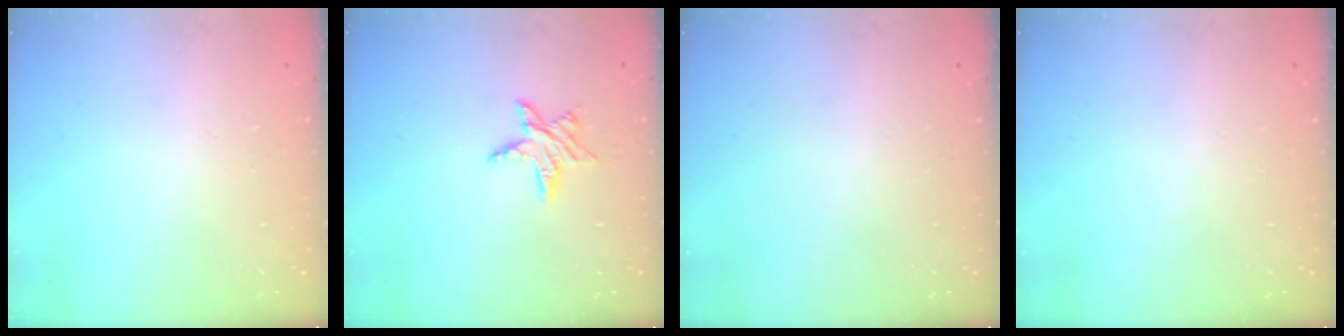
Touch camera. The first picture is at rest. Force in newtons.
{"total": 6.5, "press": 6.5, "slide": 0.3}
{"total": 0.0}
{"total": 0.0}